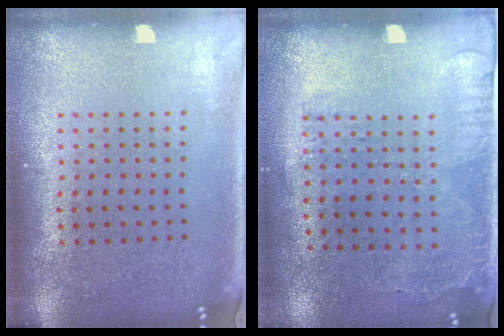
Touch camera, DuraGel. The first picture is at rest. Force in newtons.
{"total": 1.7, "press": 1.2, "slide": 1.2}